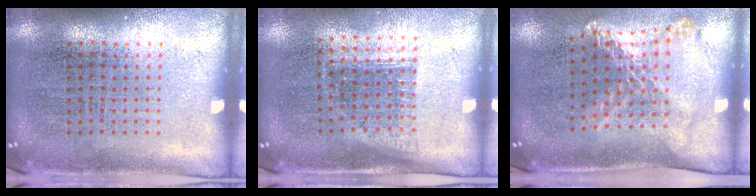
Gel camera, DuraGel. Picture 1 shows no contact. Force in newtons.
{"total": 1.1, "press": 0.8, "slide": 0.8}
{"total": 1.7, "press": 1.3, "slide": 1.0}